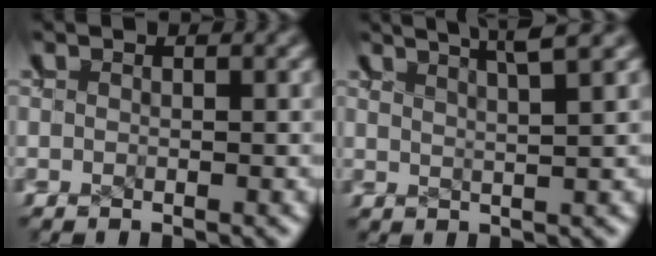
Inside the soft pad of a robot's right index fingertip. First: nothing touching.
{"total": 5.0, "force": [4.4, 0.3, 2.4], "torque": [-0.017, 0.015, 0.068]}